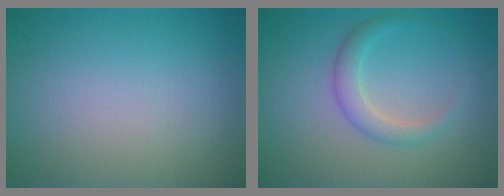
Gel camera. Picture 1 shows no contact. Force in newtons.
{"total": 2.4, "press": 2.4, "slide": 0.1}